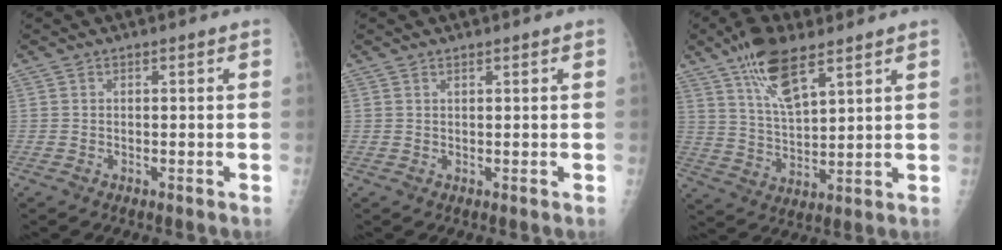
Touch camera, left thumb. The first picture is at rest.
{"total": 0.8, "force": [0.5, 0.4, 0.4], "torque": [-0.006, -0.002, 0.009]}
{"total": 11.2, "force": [7.0, 3.9, 7.8], "torque": [-0.134, -0.030, 0.135]}